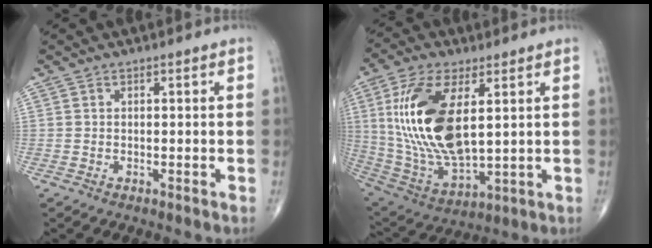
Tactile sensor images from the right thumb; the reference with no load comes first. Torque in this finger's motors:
{"motor_torque": [-0.66, 2.17, 1.94, 0.74, 0.24]}